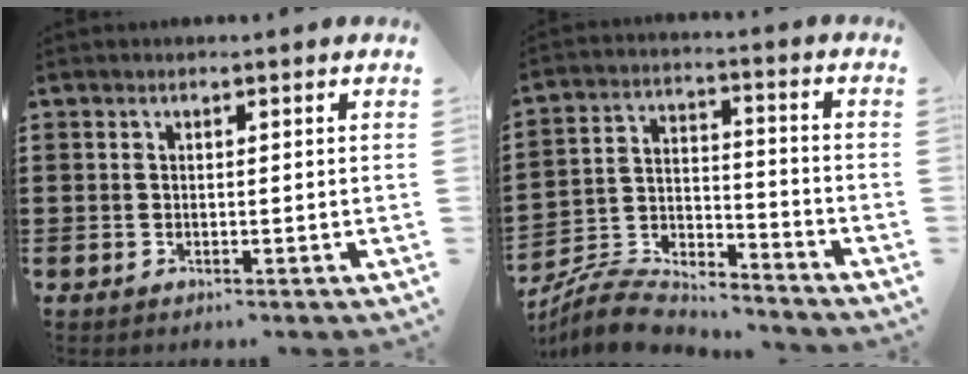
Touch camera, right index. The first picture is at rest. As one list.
[{"total": 7.3, "force": [-7.0, 1.7, 1.6], "torque": [-0.045, 0.005, -0.141]}]